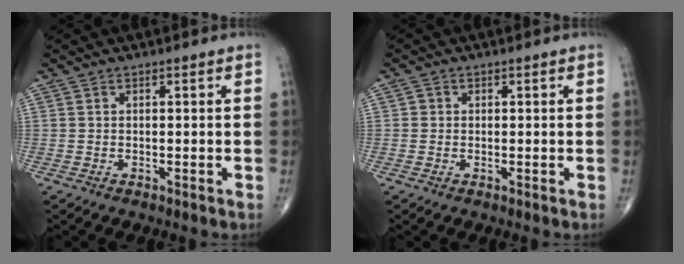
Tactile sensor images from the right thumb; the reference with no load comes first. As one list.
[{"total": 1.0, "force": [0.0, 1.0, 0.2], "torque": [0.003, 0.002, -0.001]}]